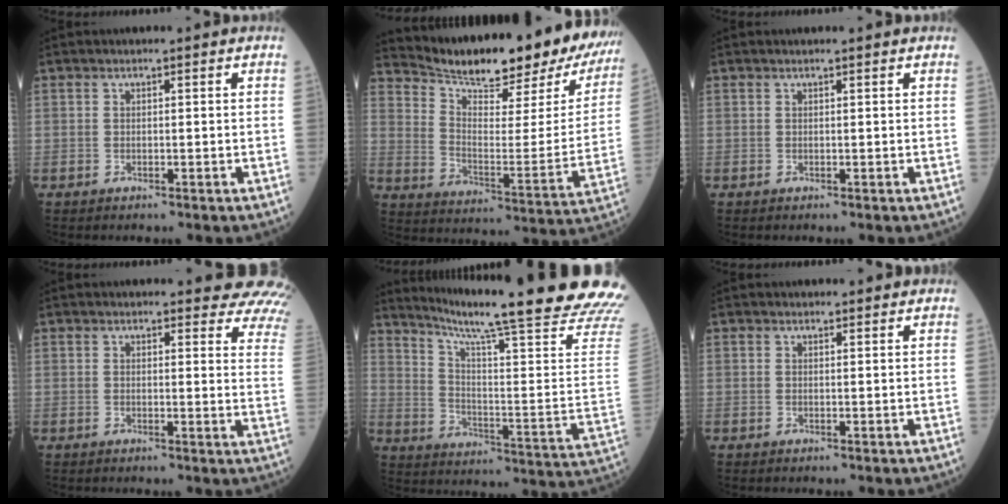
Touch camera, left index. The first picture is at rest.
{"total": 25.1, "force": [22.6, 4.7, 9.9], "torque": [-0.162, -0.065, 0.301]}
{"total": 0.8, "force": [0.7, 0.0, 0.3], "torque": [-0.007, 0.001, 0.008]}
{"total": 16.5, "force": [15.5, 3.3, 4.7], "torque": [-0.027, -0.067, 0.140]}
{"total": 28.7, "force": [23.5, -0.4, 16.4], "torque": [-0.218, -0.106, 0.301]}
{"total": 3.3, "force": [3.1, 0.8, 0.7], "torque": [-0.008, 0.013, 0.032]}